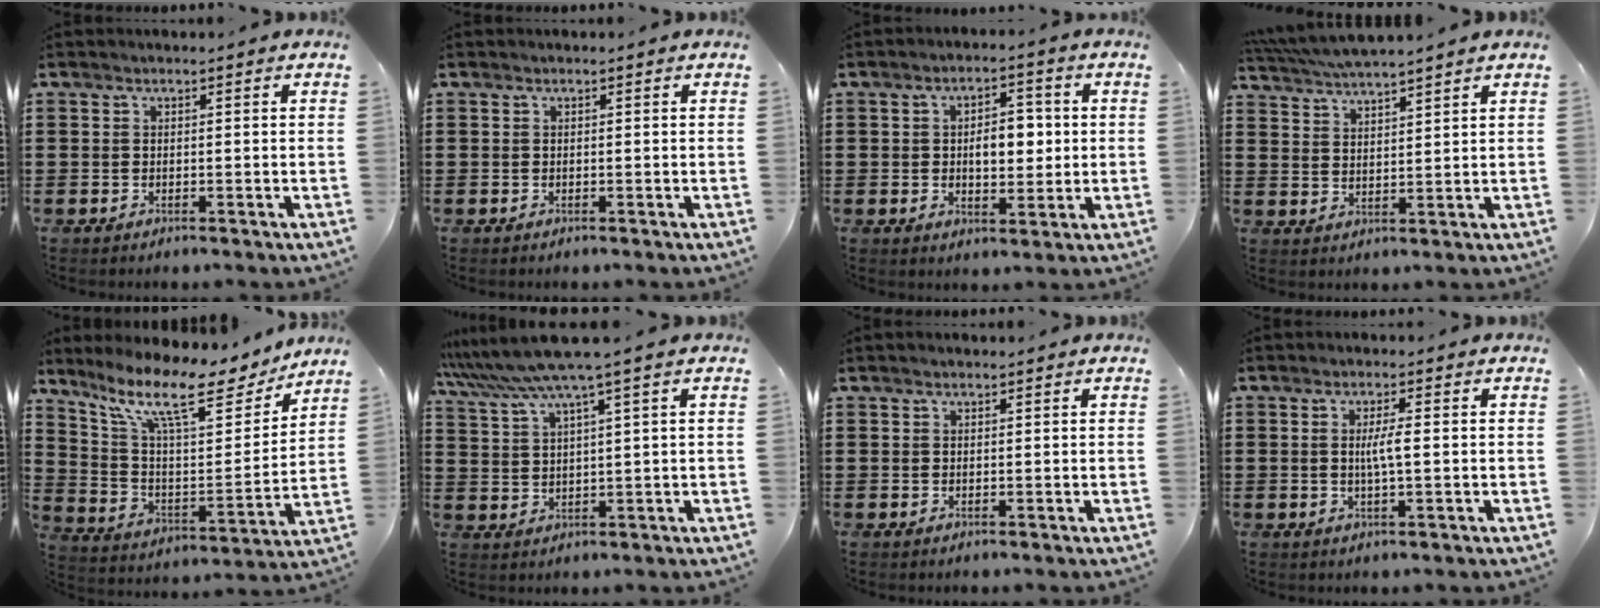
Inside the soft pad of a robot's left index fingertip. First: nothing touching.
{"total": 0.0}
{"total": 6.0, "force": [0.4, 3.2, 5.1], "torque": [-0.080, 0.002, -0.005]}
{"total": 4.3, "force": [4.1, -0.3, 1.0], "torque": [-0.034, -0.015, 0.074]}
{"total": 13.2, "force": [9.4, 3.3, 8.7], "torque": [-0.185, -0.047, 0.155]}
{"total": 6.1, "force": [4.3, -0.4, 4.2], "torque": [-0.104, -0.022, 0.071]}
{"total": 0.5, "force": [0.4, 0.2, 0.3], "torque": [-0.006, 0.002, 0.008]}
{"total": 3.2, "force": [0.1, 0.4, 3.1], "torque": [-0.059, -0.004, -0.001]}